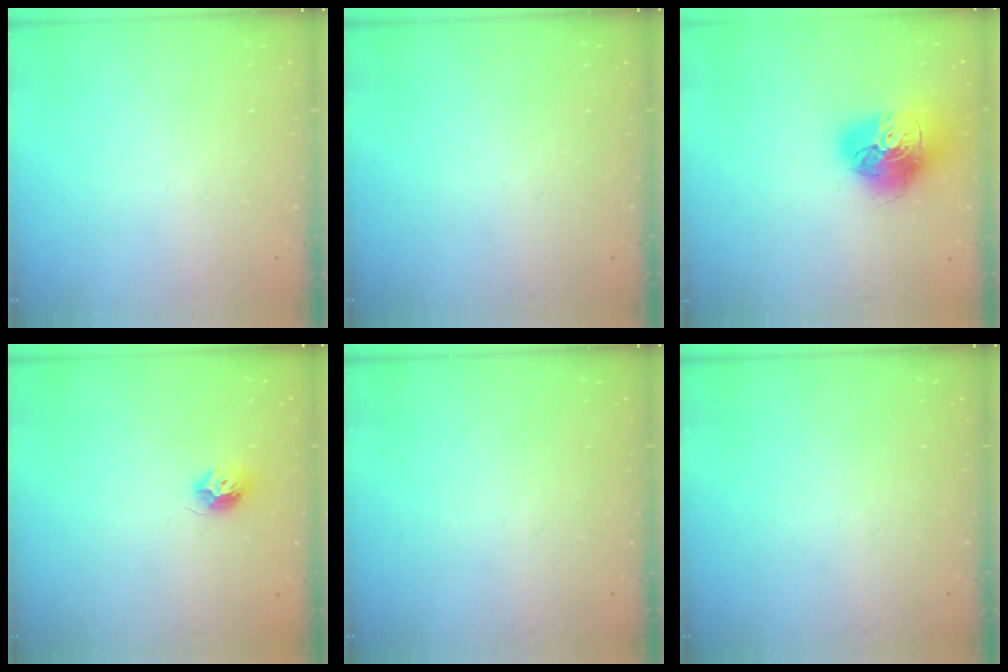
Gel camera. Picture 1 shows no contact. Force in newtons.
{"total": 0.0}
{"total": 16.7, "press": 16.6, "slide": 1.9}
{"total": 7.6, "press": 7.6, "slide": 0.2}
{"total": 0.0}
{"total": 0.0}